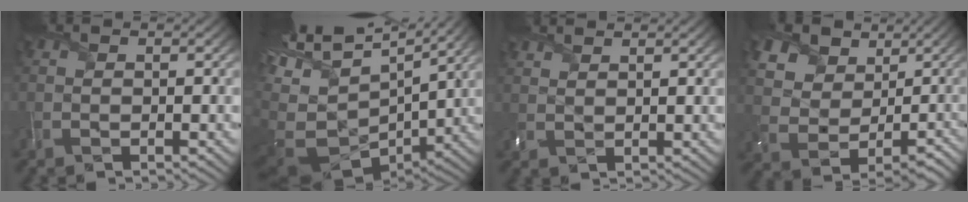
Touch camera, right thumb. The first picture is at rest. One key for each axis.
{"total": 16.3, "fx": 4.8, "fy": 9.6, "fz": 12.3, "tx": -0.260, "ty": 0.012, "tz": 0.135}
{"total": 2.2, "fx": 2.1, "fy": 0.2, "fz": 0.9, "tx": -0.026, "ty": 0.002, "tz": 0.043}
{"total": 10.8, "fx": 5.1, "fy": 8.2, "fz": 5.0, "tx": -0.123, "ty": 0.007, "tz": 0.111}